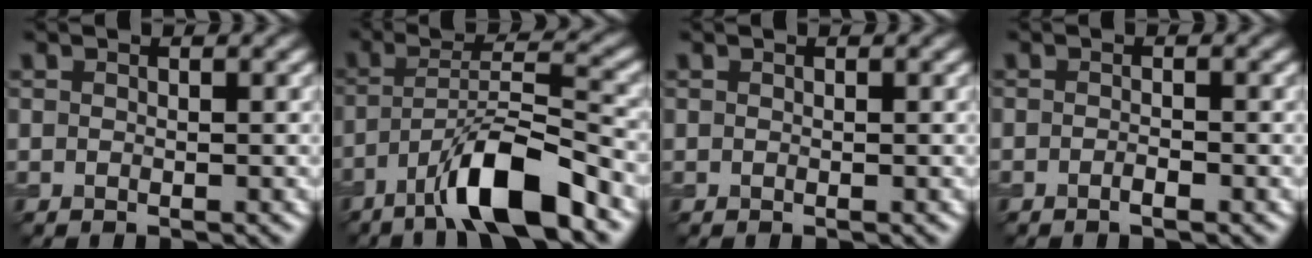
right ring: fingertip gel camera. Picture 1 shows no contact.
{"total": 8.2, "force": [-5.1, 1.5, 6.2], "torque": [-0.108, 0.016, -0.089]}
{"total": 0.0}
{"total": 0.9, "force": [-0.6, 0.2, 0.8], "torque": [-0.014, -0.001, -0.010]}